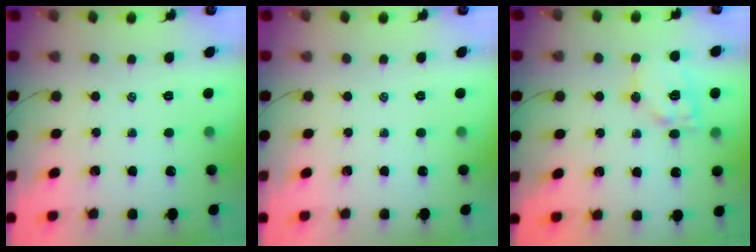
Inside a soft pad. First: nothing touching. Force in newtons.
{"total": 0.0}
{"total": 12.8, "press": 12.7, "slide": 2.0}